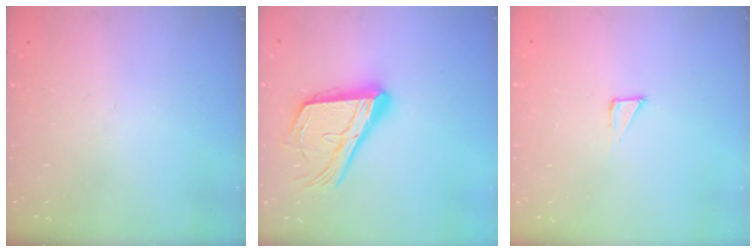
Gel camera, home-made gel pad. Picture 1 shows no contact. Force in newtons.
{"total": 21.0, "press": 20.9, "slide": 2.7}
{"total": 2.3, "press": 2.3, "slide": 0.1}